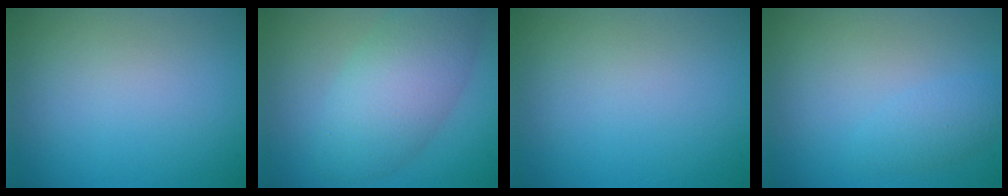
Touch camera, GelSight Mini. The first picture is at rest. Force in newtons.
{"total": 6.8, "press": 6.8, "slide": 0.2}
{"total": 0.0}
{"total": 1.7, "press": 1.7, "slide": 0.1}